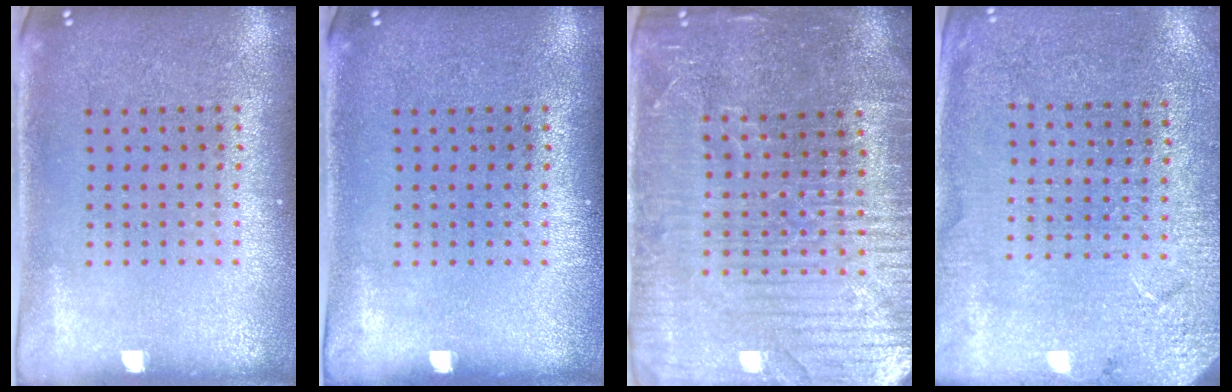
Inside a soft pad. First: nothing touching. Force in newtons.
{"total": 0.0}
{"total": 4.7, "press": 4.4, "slide": 1.7}
{"total": 2.7, "press": 2.7, "slide": 0.1}